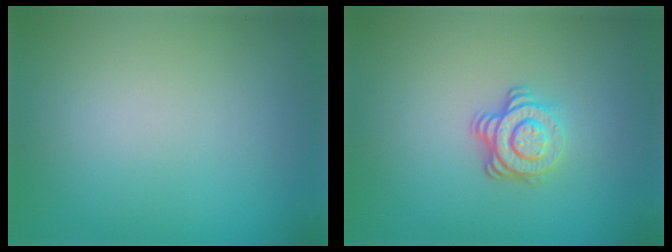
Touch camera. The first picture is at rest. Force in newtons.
{"total": 3.5, "press": 2.6, "slide": 2.4}